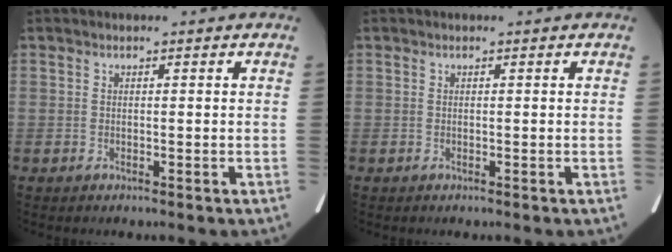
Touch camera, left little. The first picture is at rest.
{"total": 0.0}